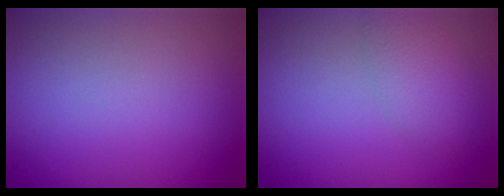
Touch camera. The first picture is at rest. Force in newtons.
{"total": 2.1, "press": 2.1, "slide": 0.1}